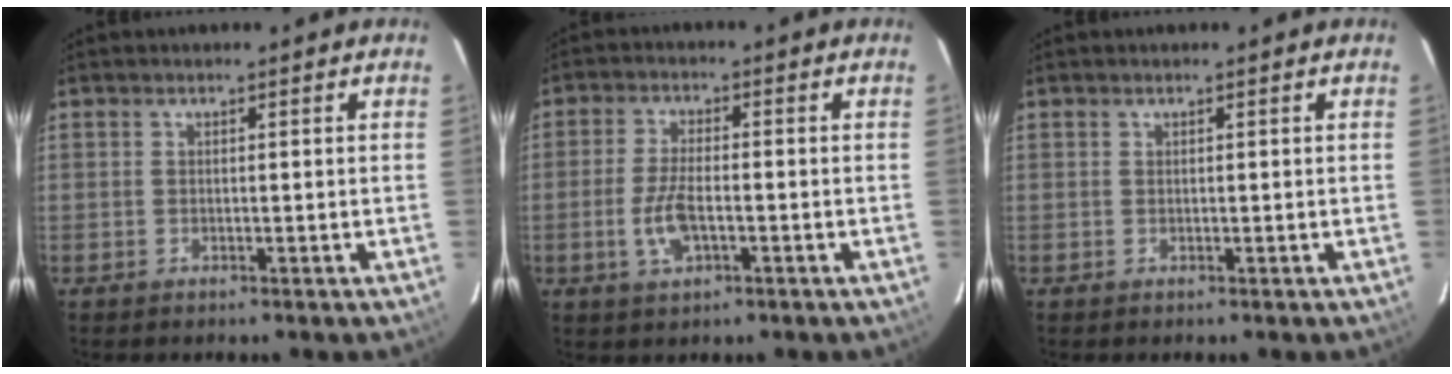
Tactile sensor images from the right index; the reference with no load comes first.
{"total": 6.2, "force": [-1.9, 2.6, 5.3], "torque": [-0.114, -0.002, -0.034]}
{"total": 0.0}